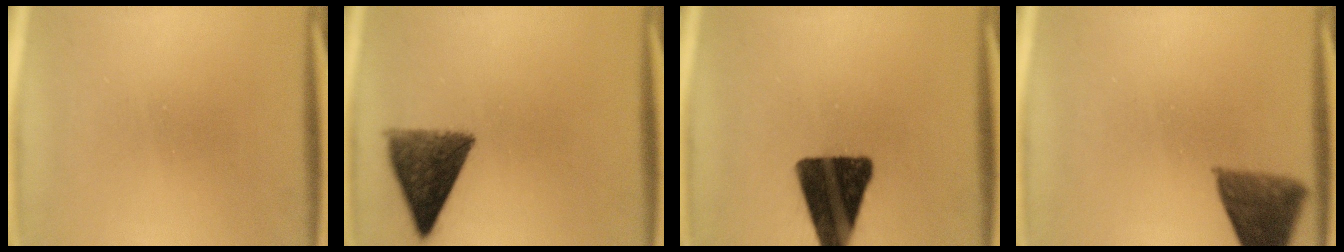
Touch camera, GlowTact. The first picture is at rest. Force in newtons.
{"total": 9.8}
{"total": 16.6}
{"total": 8.1}